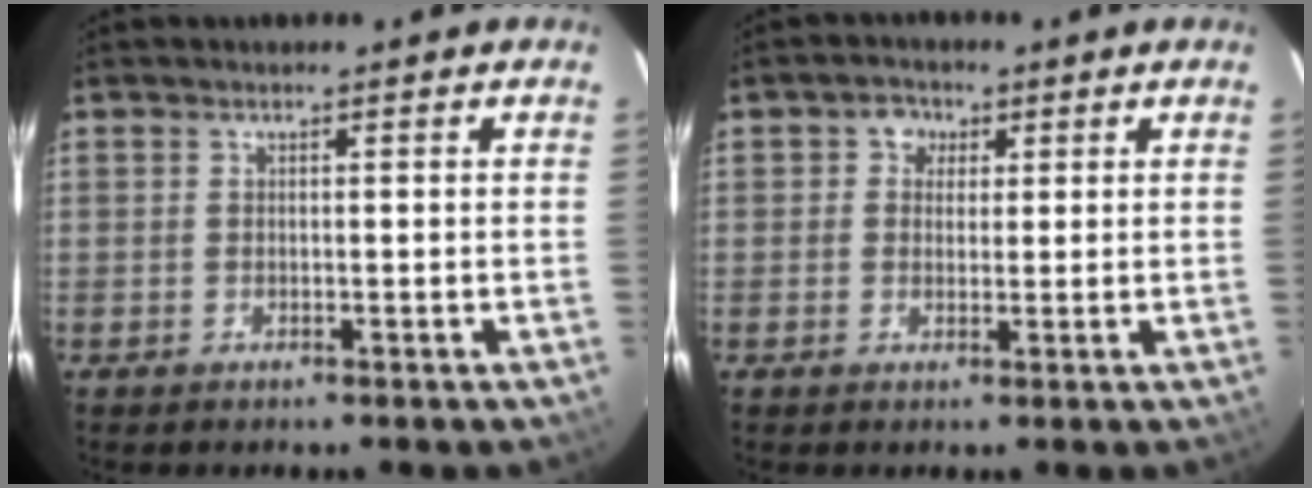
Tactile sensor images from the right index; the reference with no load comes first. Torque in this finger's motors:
{"motor_torque": [0.01, 0.00, 0.03, 0.02]}